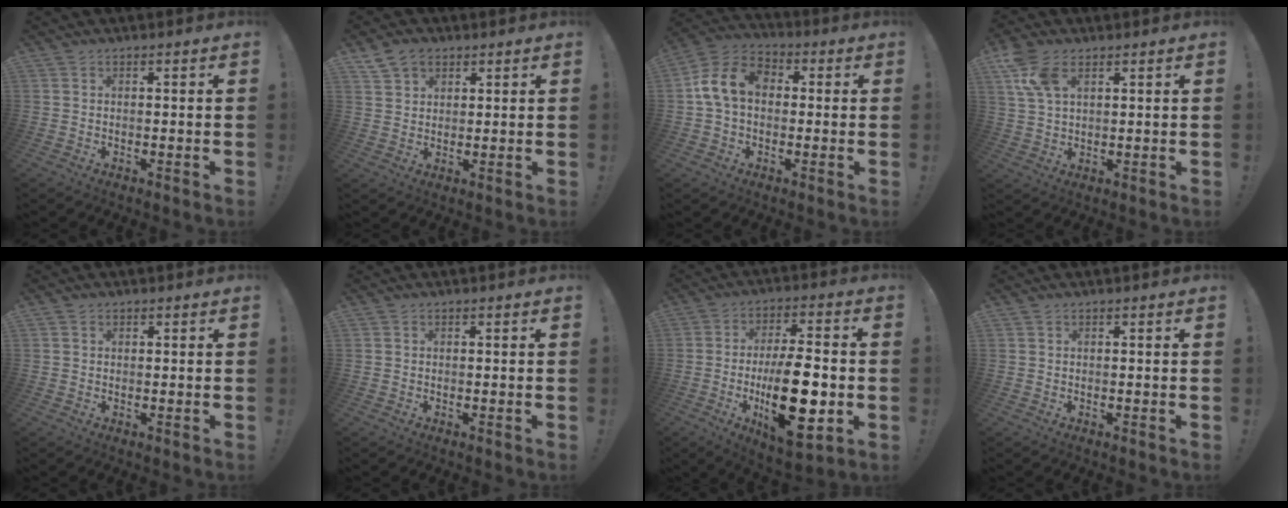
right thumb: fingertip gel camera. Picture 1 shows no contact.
{"total": 6.2, "force": [3.9, 4.3, 2.1], "torque": [-0.034, -0.012, 0.076]}
{"total": 12.3, "force": [1.5, 8.8, 8.4], "torque": [-0.164, 0.019, 0.031]}
{"total": 9.3, "force": [4.6, 4.9, 6.5], "torque": [-0.134, -0.010, 0.087]}
{"total": 0.9, "force": [0.6, 0.7, 0.1], "torque": [0.005, -0.001, 0.010]}
{"total": 0.0}
{"total": 21.6, "force": [-4.1, 8.6, 19.4], "torque": [-0.321, -0.007, -0.061]}
{"total": 0.0}